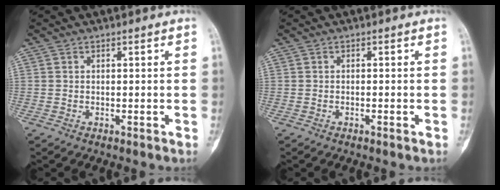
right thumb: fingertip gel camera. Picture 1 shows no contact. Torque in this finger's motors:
{"motor_torque": [-0.57, -0.30, -0.32, 0.45, -0.16]}